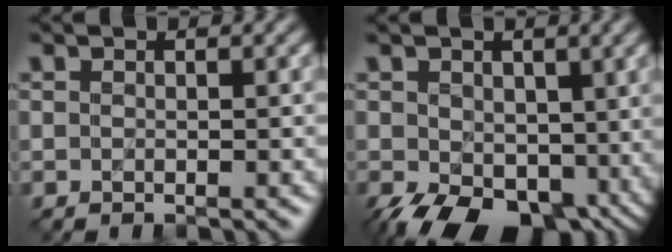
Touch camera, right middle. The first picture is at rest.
{"total": 9.6, "force": [-2.6, 6.1, 6.9], "torque": [-0.125, -0.034, -0.036]}